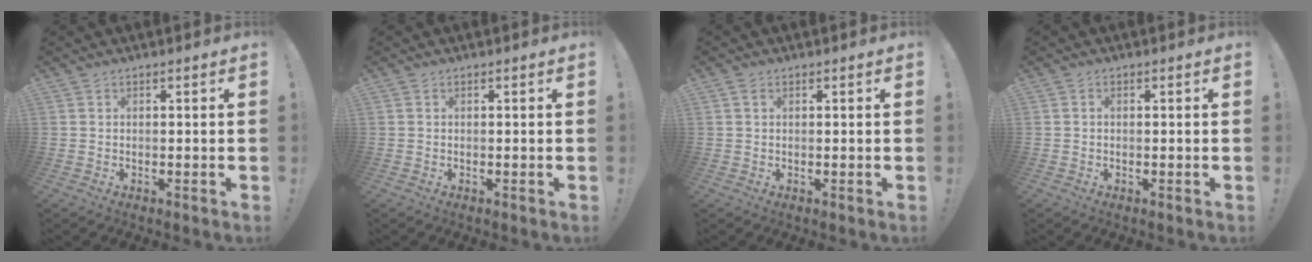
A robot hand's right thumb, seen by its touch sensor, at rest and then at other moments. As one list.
[{"total": 0.0}, {"total": 1.2, "force": [0.6, 0.7, 0.8], "torque": [-0.018, 0.003, 0.010]}, {"total": 0.5, "force": [-0.1, 0.4, 0.4], "torque": [-0.014, 0.005, -0.002]}]